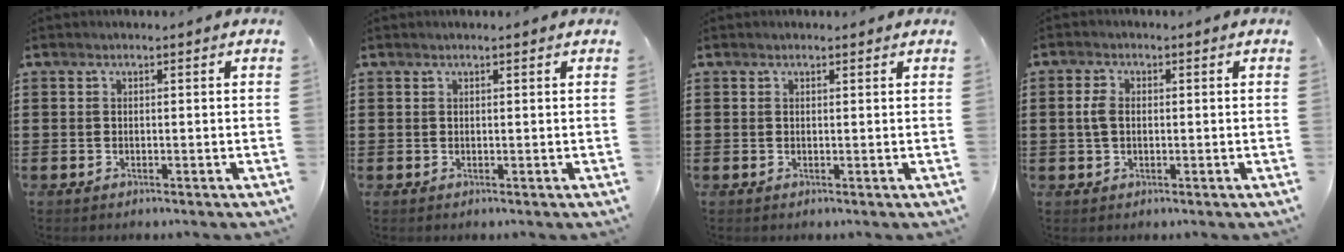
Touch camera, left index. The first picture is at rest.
{"total": 0.5, "force": [0.4, 0.0, 0.4], "torque": [-0.007, 0.000, 0.008]}
{"total": 0.6, "force": [0.5, 0.3, 0.3], "torque": [-0.006, 0.002, 0.010]}
{"total": 3.0, "force": [0.3, 1.8, 2.3], "torque": [-0.056, 0.006, 0.002]}